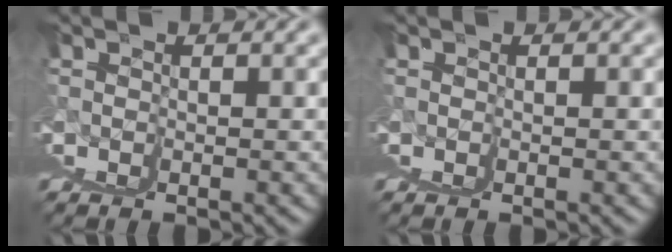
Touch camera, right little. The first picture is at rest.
{"total": 0.0}